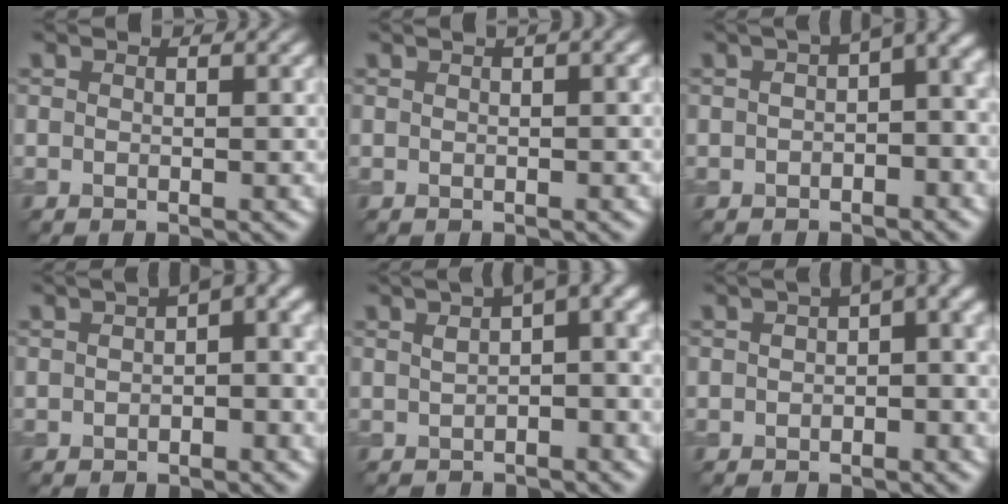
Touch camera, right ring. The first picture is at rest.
{"total": 3.0, "force": [1.3, 1.2, 2.4], "torque": [-0.015, 0.013, 0.010]}
{"total": 6.4, "force": [0.8, 3.1, 5.5], "torque": [-0.052, 0.017, 0.003]}
{"total": 5.6, "force": [0.6, 2.7, 4.9], "torque": [-0.046, 0.015, 0.002]}
{"total": 7.0, "force": [0.9, 2.6, 6.4], "torque": [-0.084, 0.008, 0.014]}
{"total": 6.2, "force": [0.7, 2.9, 5.4], "torque": [-0.052, 0.015, 0.002]}